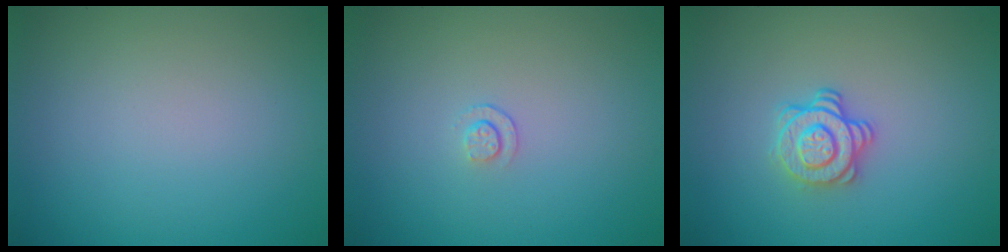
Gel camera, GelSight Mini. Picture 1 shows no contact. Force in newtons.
{"total": 0.8, "press": 0.5, "slide": 0.7}
{"total": 3.0, "press": 2.6, "slide": 1.4}